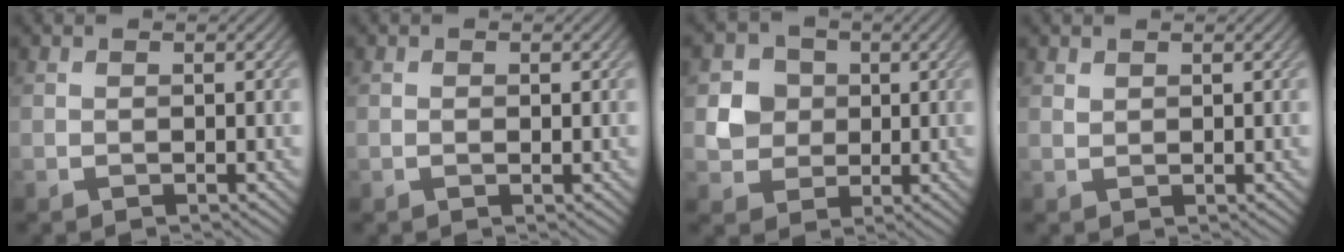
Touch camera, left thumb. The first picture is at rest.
{"total": 0.5, "force": [0.0, 0.3, 0.4], "torque": [-0.006, -0.002, 0.000]}
{"total": 4.5, "force": [0.5, 4.2, 1.5], "torque": [-0.035, 0.003, 0.001]}
{"total": 0.8, "force": [0.7, 0.3, 0.2], "torque": [-0.008, -0.001, 0.017]}